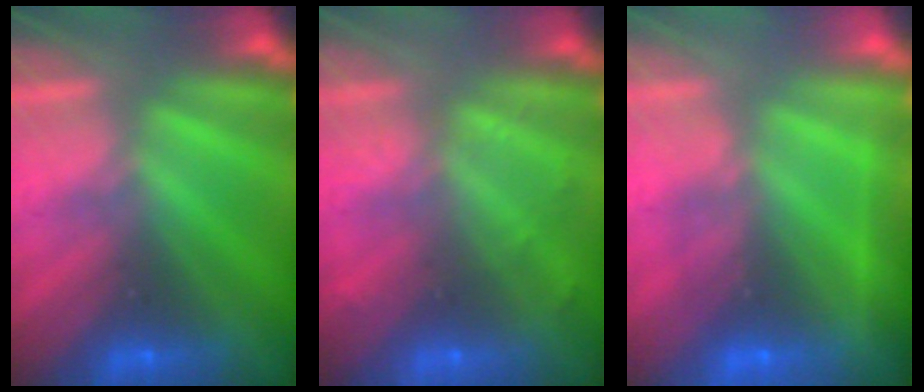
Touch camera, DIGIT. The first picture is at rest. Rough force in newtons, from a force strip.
{"total": 2.1}
{"total": 2.3}